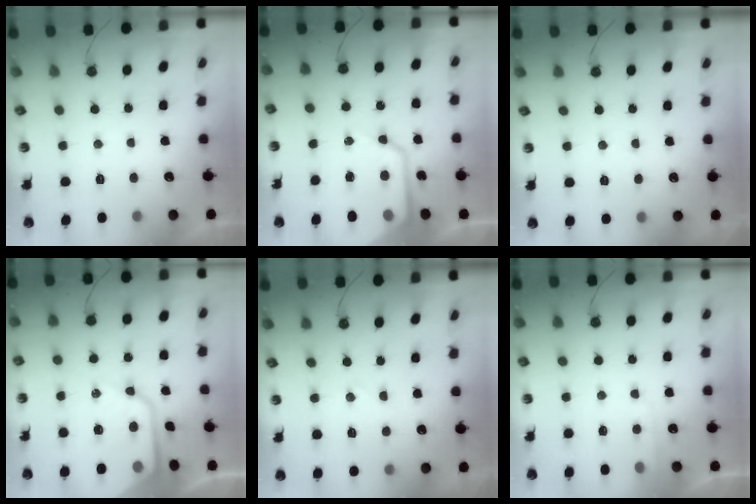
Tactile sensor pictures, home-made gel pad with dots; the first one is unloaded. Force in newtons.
{"total": 15.7, "press": 15.7, "slide": 1.5}
{"total": 3.9, "press": 3.9, "slide": 0.7}
{"total": 15.8, "press": 15.7, "slide": 1.8}
{"total": 5.6, "press": 5.6, "slide": 0.3}
{"total": 5.4, "press": 5.4, "slide": 0.4}